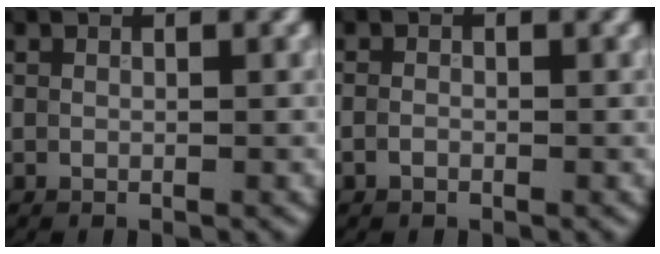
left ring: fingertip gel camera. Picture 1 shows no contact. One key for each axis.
{"total": 0.8, "fx": -0.4, "fy": 0.5, "fz": 0.5, "tx": -0.009, "ty": 0.000, "tz": -0.010}